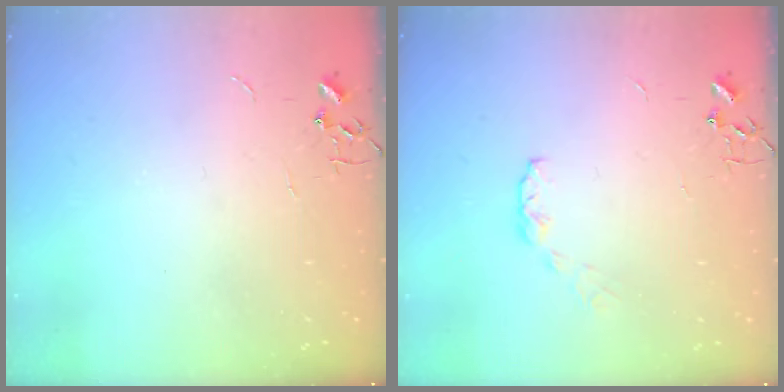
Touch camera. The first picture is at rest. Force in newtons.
{"total": 4.2, "press": 4.1, "slide": 0.7}